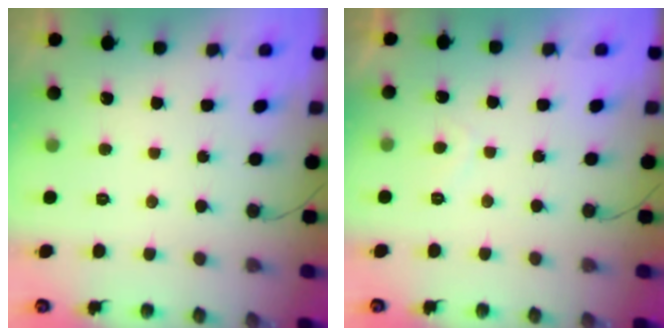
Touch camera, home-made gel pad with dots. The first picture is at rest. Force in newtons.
{"total": 0.9, "press": 0.7, "slide": 0.6}